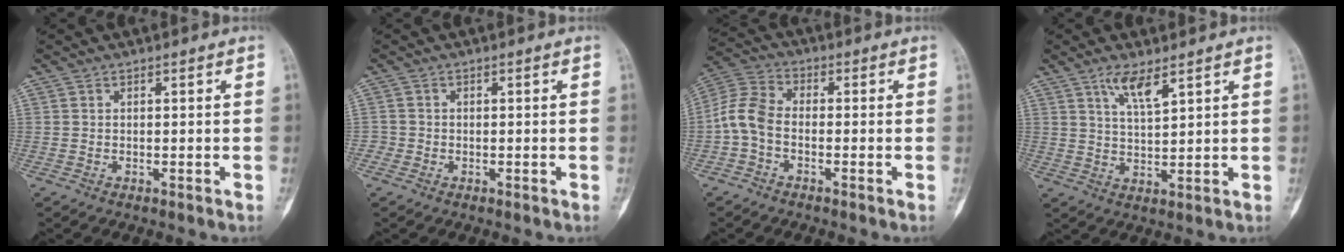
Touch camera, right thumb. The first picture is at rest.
{"total": 1.3, "force": [-0.5, 1.2, -0.1], "torque": [0.009, 0.007, -0.015]}
{"total": 7.0, "force": [-1.7, 4.4, 5.2], "torque": [-0.110, 0.024, -0.048]}
{"total": 5.4, "force": [3.5, 1.3, 3.8], "torque": [-0.072, -0.021, 0.071]}